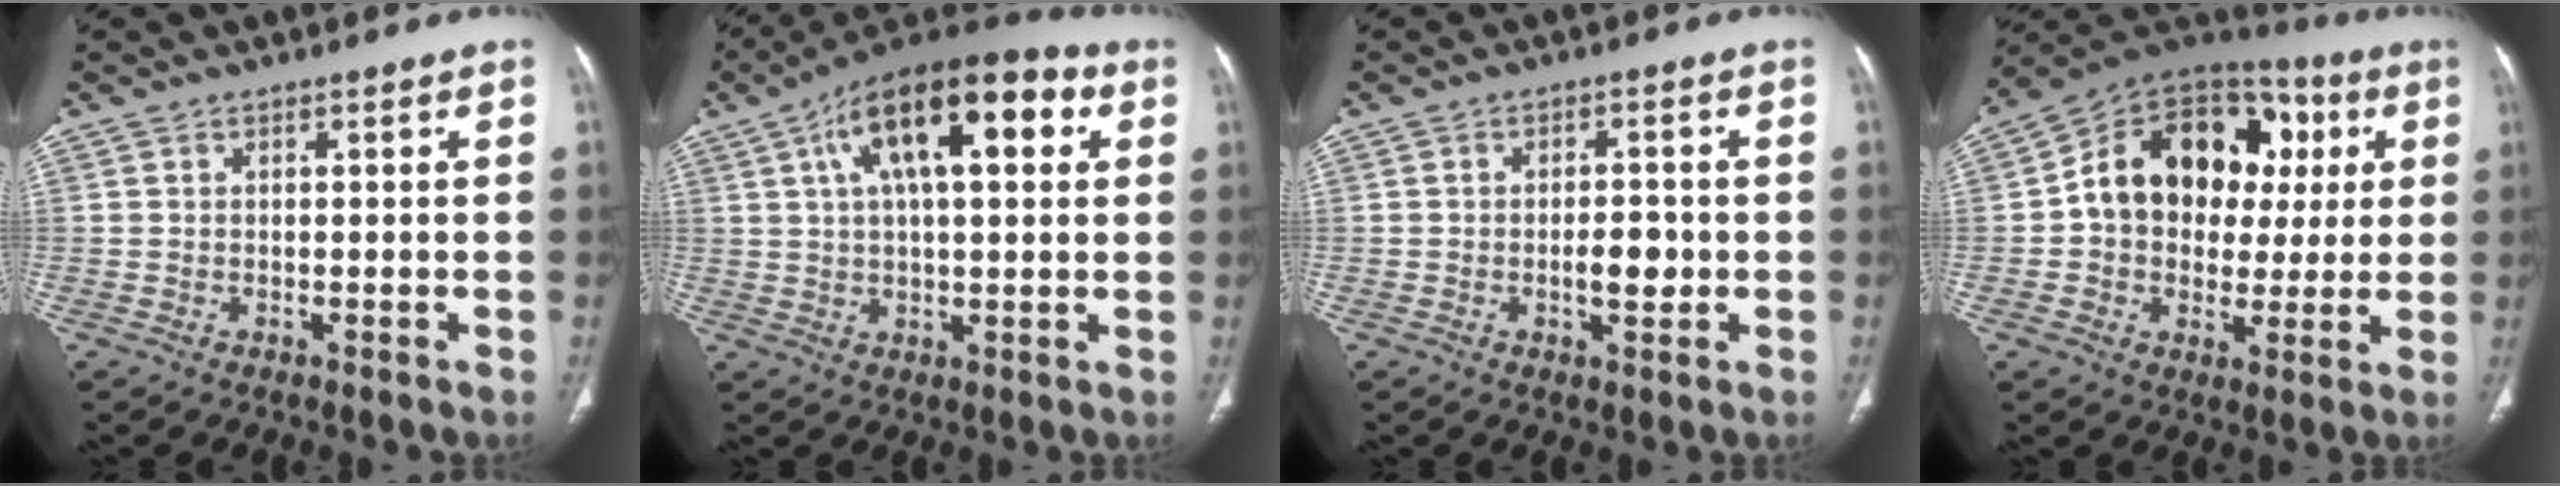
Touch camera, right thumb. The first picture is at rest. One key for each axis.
{"total": 19.4, "fx": 6.7, "fy": 8.1, "fz": 16.3, "tx": -0.247, "ty": 0.020, "tz": 0.100}
{"total": 4.8, "fx": -0.8, "fy": 2.3, "fz": 4.1, "tx": -0.054, "ty": 0.002, "tz": -0.012}
{"total": 20.7, "fx": 2.9, "fy": 15.6, "fz": 13.4, "tx": -0.163, "ty": 0.036, "tz": 0.043}